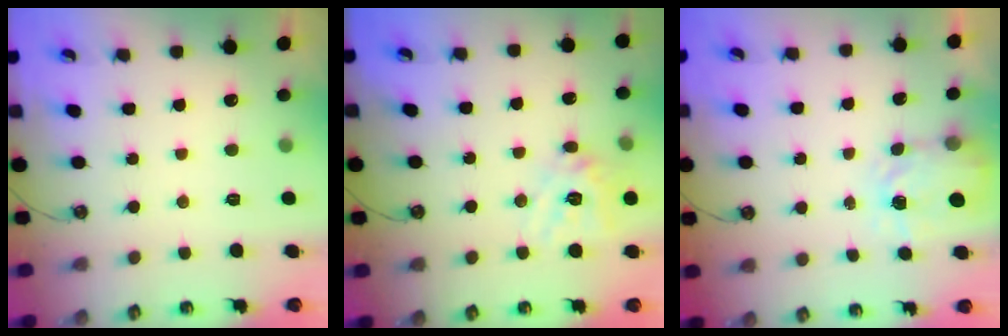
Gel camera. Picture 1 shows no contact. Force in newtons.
{"total": 12.7, "press": 12.6, "slide": 1.4}
{"total": 3.8, "press": 3.8, "slide": 0.6}